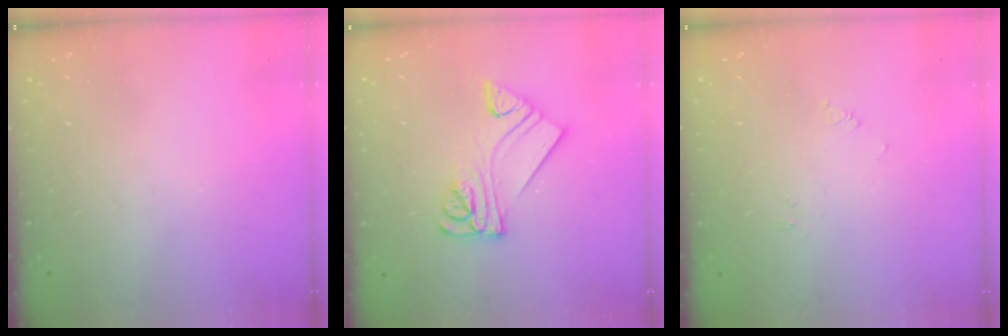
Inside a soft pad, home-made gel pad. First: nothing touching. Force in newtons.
{"total": 11.1, "press": 11.1, "slide": 1.1}
{"total": 0.0}